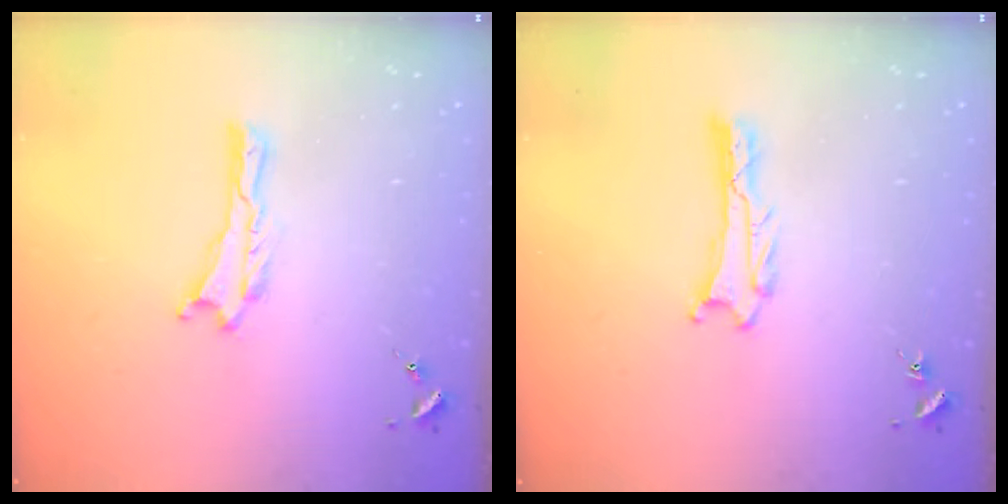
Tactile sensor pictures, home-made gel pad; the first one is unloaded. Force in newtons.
{"total": 1.0, "press": 1.0, "slide": 0.1}